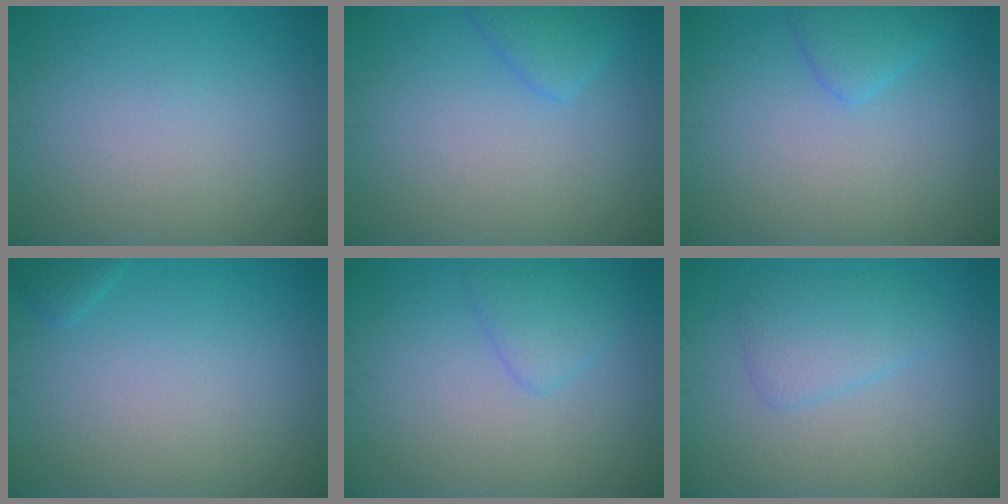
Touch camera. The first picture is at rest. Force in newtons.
{"total": 2.0, "press": 1.9, "slide": 0.0}
{"total": 1.9, "press": 1.9, "slide": 0.2}
{"total": 0.7, "press": 0.7, "slide": 0.1}
{"total": 2.0, "press": 2.0, "slide": 0.2}
{"total": 2.6, "press": 2.6, "slide": 0.1}